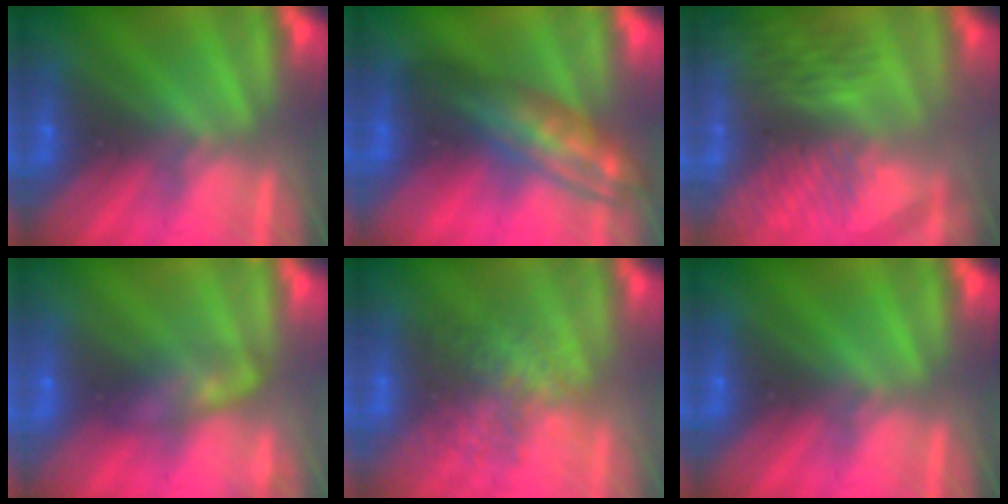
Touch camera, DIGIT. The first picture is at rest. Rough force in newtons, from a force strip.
{"total": 2.8}
{"total": 9.2}
{"total": 2.4}
{"total": 3.4}
{"total": 0.0}